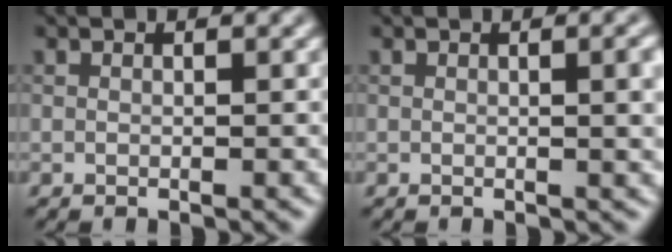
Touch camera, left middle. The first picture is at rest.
{"total": 3.0, "force": [0.4, 0.9, 2.8], "torque": [-0.031, 0.003, 0.002]}